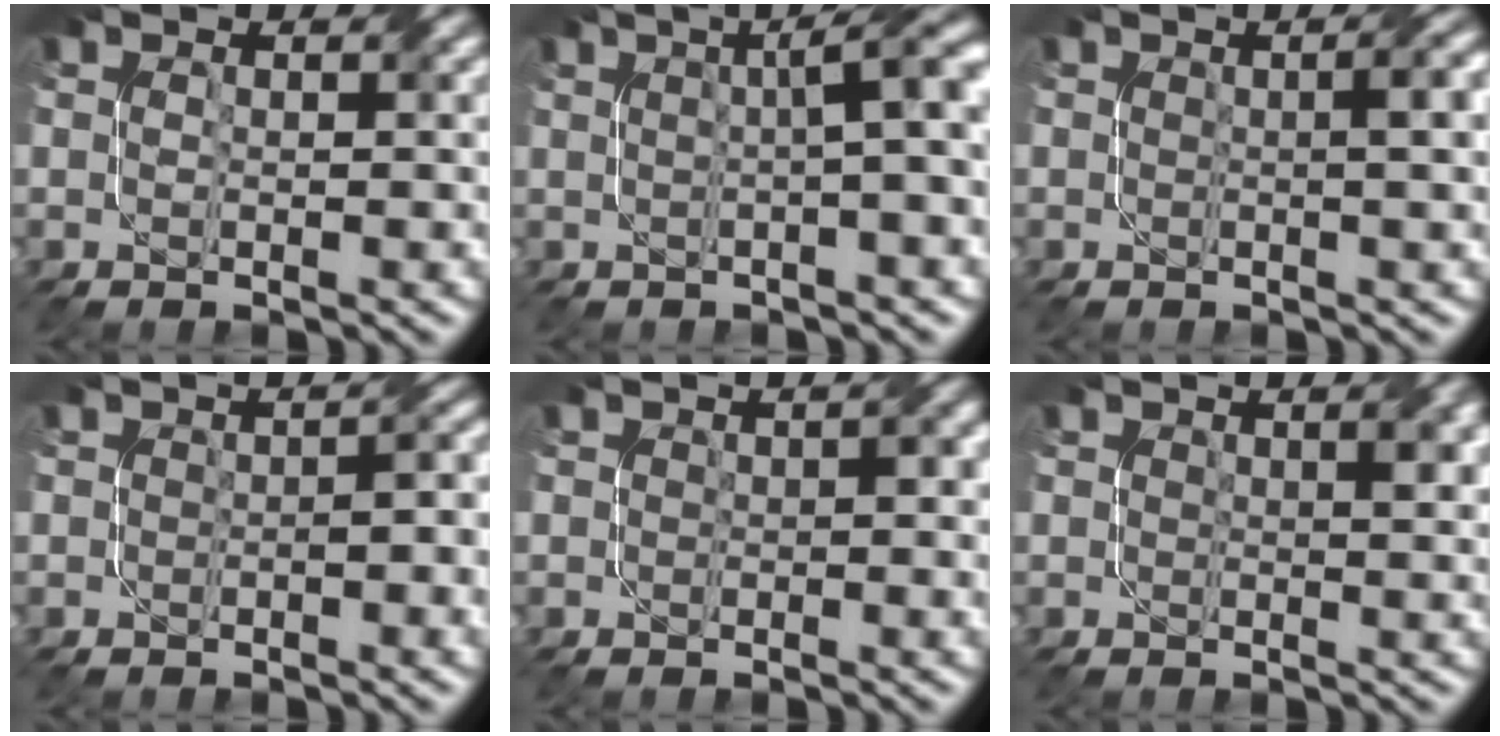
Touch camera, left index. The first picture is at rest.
{"total": 7.2, "force": [1.2, 2.2, 6.8], "torque": [-0.044, 0.034, 0.006]}
{"total": 2.9, "force": [0.1, 0.7, 2.8], "torque": [-0.025, 0.015, 0.002]}
{"total": 2.5, "force": [-1.0, 1.1, 2.0], "torque": [-0.021, 0.008, -0.011]}
{"total": 1.6, "force": [-0.3, 1.1, 1.1], "torque": [-0.008, 0.002, -0.001]}
{"total": 1.5, "force": [0.2, 0.8, 1.3], "torque": [-0.011, 0.002, 0.005]}